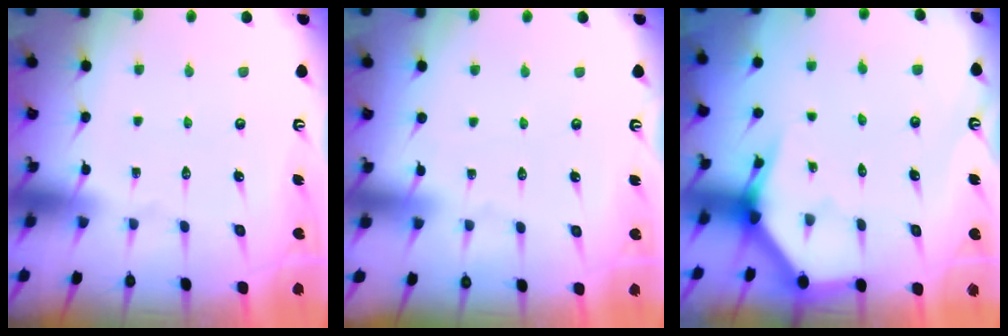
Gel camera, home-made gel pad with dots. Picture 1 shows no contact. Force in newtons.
{"total": 2.5, "press": 2.5, "slide": 0.4}
{"total": 3.7, "press": 3.7, "slide": 0.3}